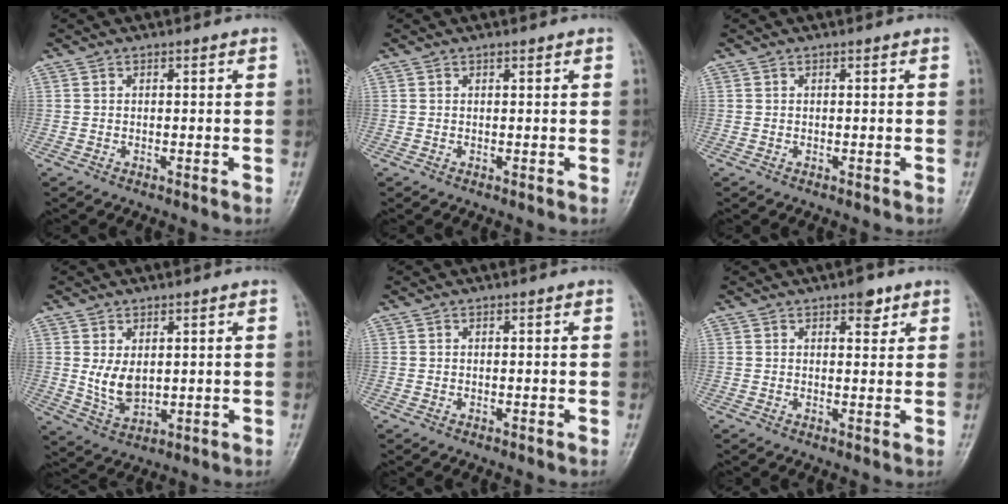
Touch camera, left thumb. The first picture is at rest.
{"total": 0.5, "force": [0.4, 0.2, 0.3], "torque": [-0.007, -0.003, 0.006]}
{"total": 0.0}
{"total": 5.9, "force": [1.1, 3.8, 4.4], "torque": [-0.067, -0.015, 0.035]}
{"total": 0.0}
{"total": 3.2, "force": [2.0, 1.6, 2.0], "torque": [-0.011, -0.008, 0.026]}